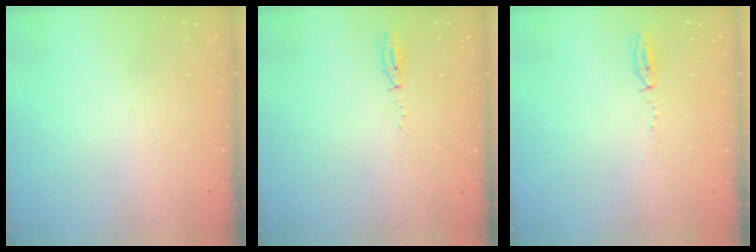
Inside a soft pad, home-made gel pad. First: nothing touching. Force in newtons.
{"total": 3.9, "press": 3.8, "slide": 0.9}
{"total": 3.9, "press": 3.8, "slide": 0.9}